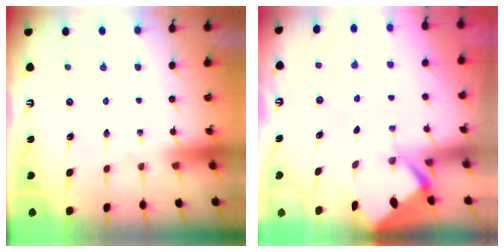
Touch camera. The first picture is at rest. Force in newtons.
{"total": 2.6, "press": 2.6, "slide": 0.3}